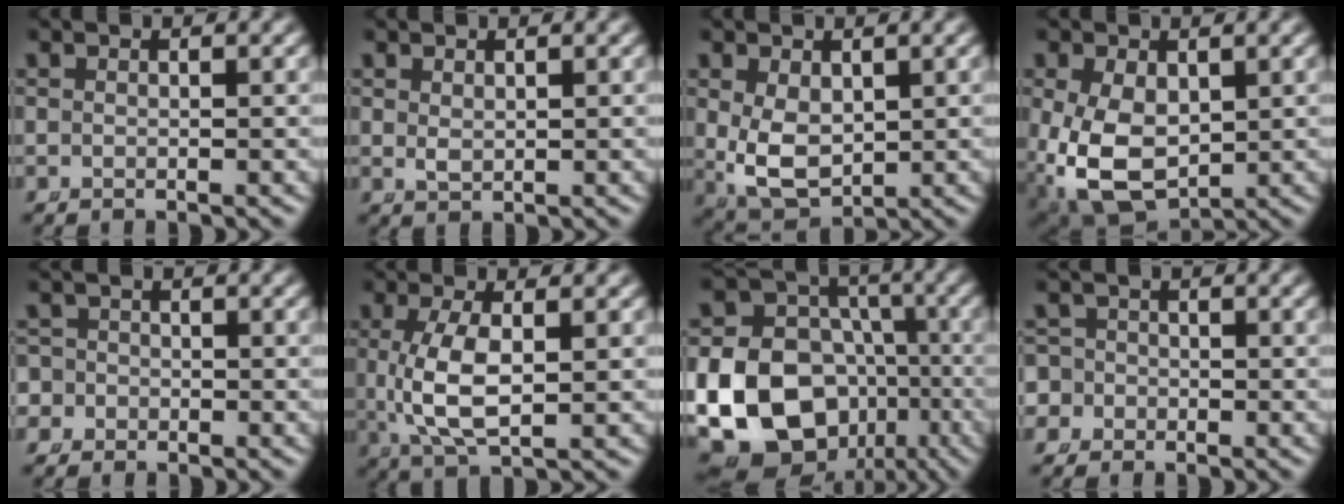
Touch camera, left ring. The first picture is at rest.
{"total": 0.8, "force": [0.5, 0.2, 0.6], "torque": [-0.017, -0.011, 0.022]}
{"total": 6.7, "force": [-0.8, 5.3, 4.1], "torque": [-0.109, -0.040, 0.011]}
{"total": 9.7, "force": [-3.0, 7.5, 5.4], "torque": [-0.148, -0.072, -0.018]}
{"total": 3.4, "force": [-1.1, 3.2, 0.5], "torque": [-0.020, -0.014, -0.023]}
{"total": 5.2, "force": [0.0, 2.2, 4.7], "torque": [-0.113, -0.010, 0.015]}
{"total": 19.0, "force": [-4.6, 16.2, 8.8], "torque": [-0.214, -0.075, -0.063]}
{"total": 4.1, "force": [-1.2, 3.8, 0.8], "torque": [-0.025, -0.017, -0.026]}